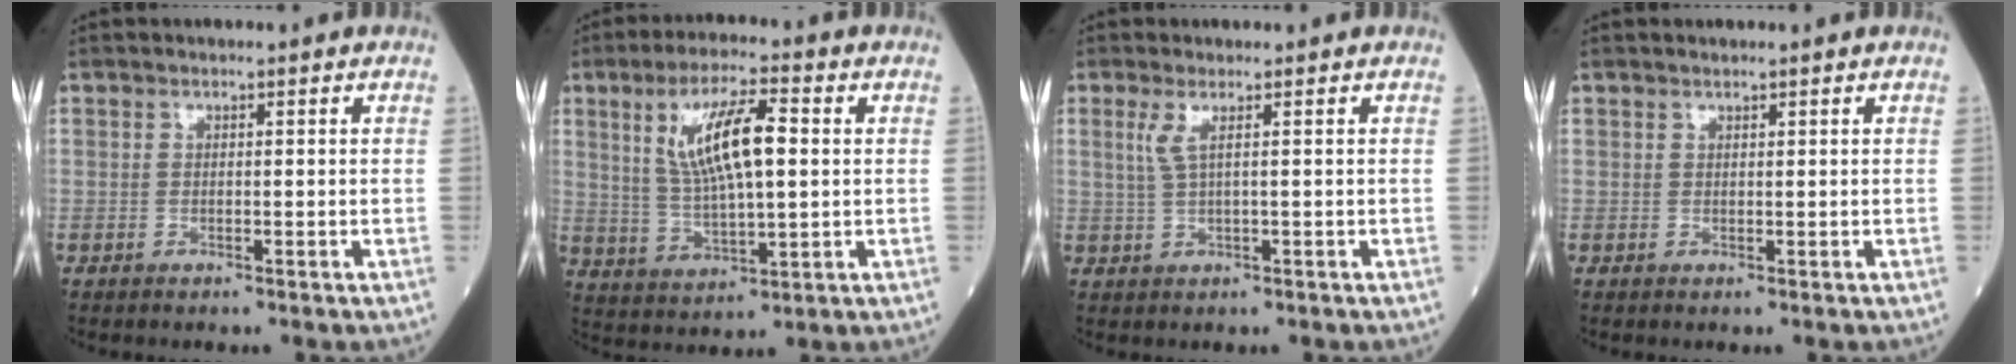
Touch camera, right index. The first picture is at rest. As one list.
[{"total": 11.3, "force": [2.7, 2.6, 10.7], "torque": [-0.205, 0.009, 0.054]}, {"total": 2.3, "force": [0.8, -0.1, 2.1], "torque": [-0.058, 0.003, 0.020]}, {"total": 0.5, "force": [0.5, 0.0, 0.2], "torque": [-0.008, 0.003, 0.011]}]